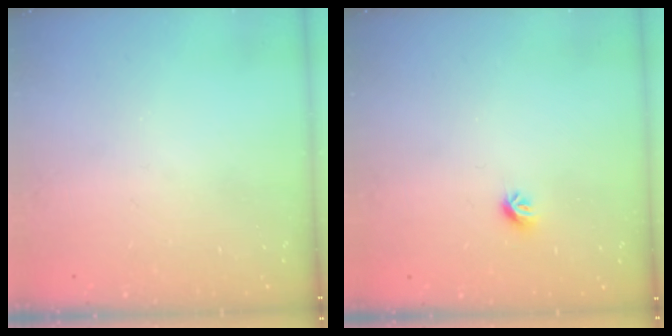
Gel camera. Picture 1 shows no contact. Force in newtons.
{"total": 5.7, "press": 5.6, "slide": 0.8}